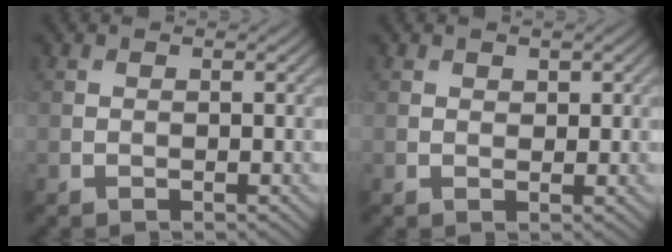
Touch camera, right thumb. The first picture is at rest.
{"total": 0.9, "force": [0.6, 0.6, 0.4], "torque": [-0.006, -0.003, 0.012]}